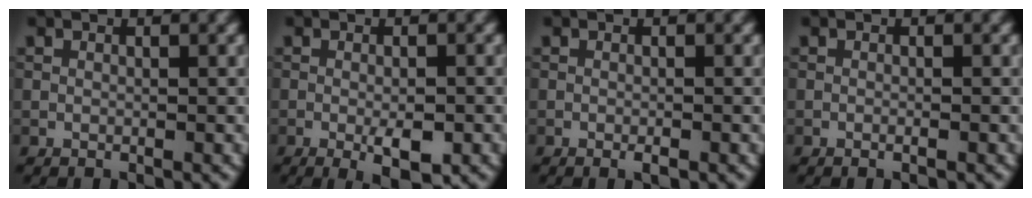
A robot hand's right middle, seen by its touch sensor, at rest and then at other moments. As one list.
[{"total": 3.2, "force": [-1.1, 0.8, 2.9], "torque": [-0.048, -0.007, -0.015]}, {"total": 0.8, "force": [-0.4, 0.2, 0.7], "torque": [-0.011, -0.003, -0.006]}, {"total": 0.7, "force": [-0.2, 0.1, 0.6], "torque": [-0.009, -0.004, -0.008]}]